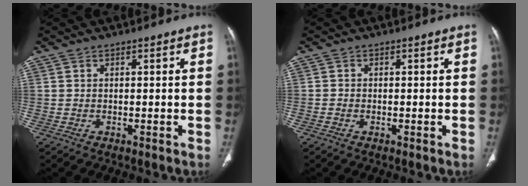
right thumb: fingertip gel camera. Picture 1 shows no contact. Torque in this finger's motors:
{"motor_torque": [-0.31, -0.03, -0.47, 0.34, -0.06]}